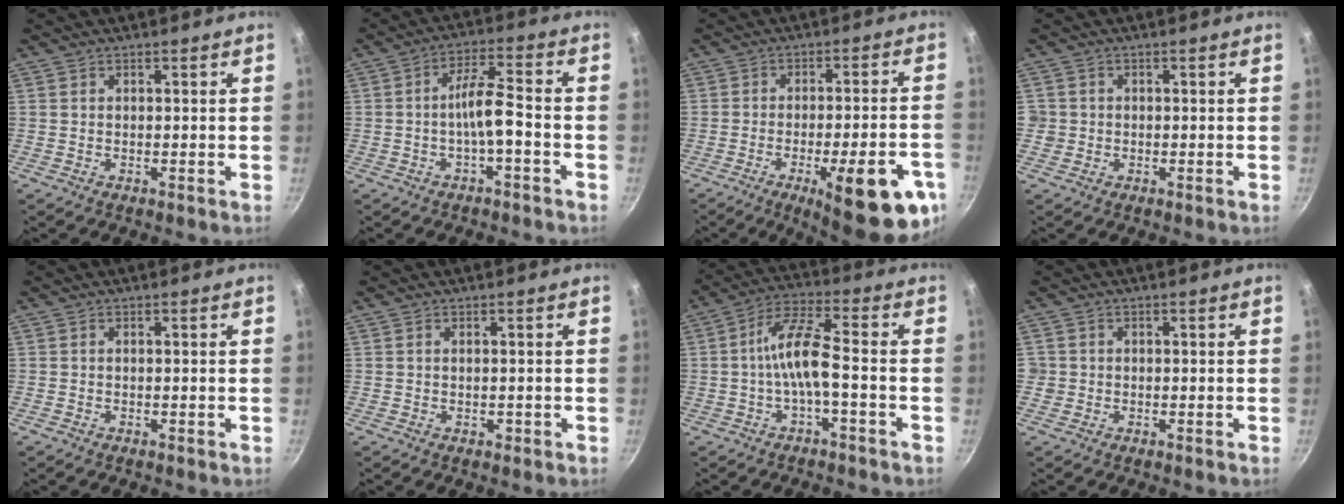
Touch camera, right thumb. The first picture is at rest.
{"total": 6.6, "force": [-2.5, 1.7, 5.9], "torque": [-0.112, 0.037, -0.043]}
{"total": 19.6, "force": [-8.3, 5.6, 16.8], "torque": [-0.188, 0.023, -0.106]}
{"total": 2.0, "force": [-0.3, 2.0, 0.4], "torque": [0.003, 0.009, -0.005]}
{"total": 0.0}
{"total": 1.1, "force": [-0.3, 0.7, 0.8], "torque": [-0.008, 0.001, -0.004]}
{"total": 8.7, "force": [-2.1, 2.5, 8.1], "torque": [-0.167, 0.038, -0.047]}
{"total": 1.7, "force": [-0.3, 1.6, 0.3], "torque": [0.003, 0.006, -0.004]}